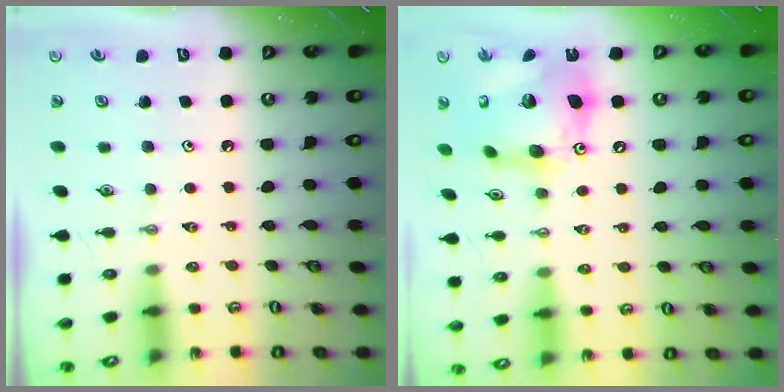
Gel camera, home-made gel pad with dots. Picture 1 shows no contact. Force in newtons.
{"total": 19.2, "press": 19.1, "slide": 2.0}